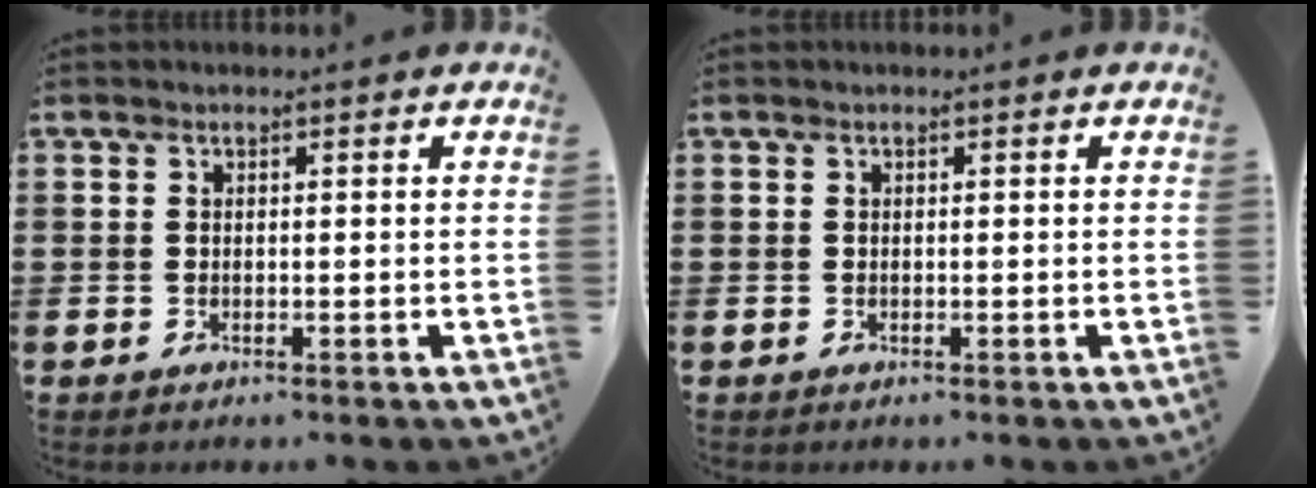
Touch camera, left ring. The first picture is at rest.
{"total": 0.0}